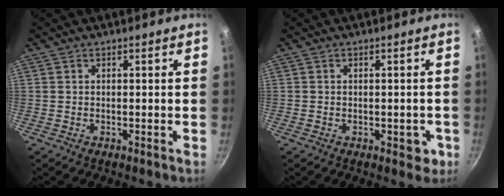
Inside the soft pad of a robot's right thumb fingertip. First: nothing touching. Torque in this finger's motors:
{"motor_torque": [0.06, 0.40, -0.13, 0.07, 0.14]}